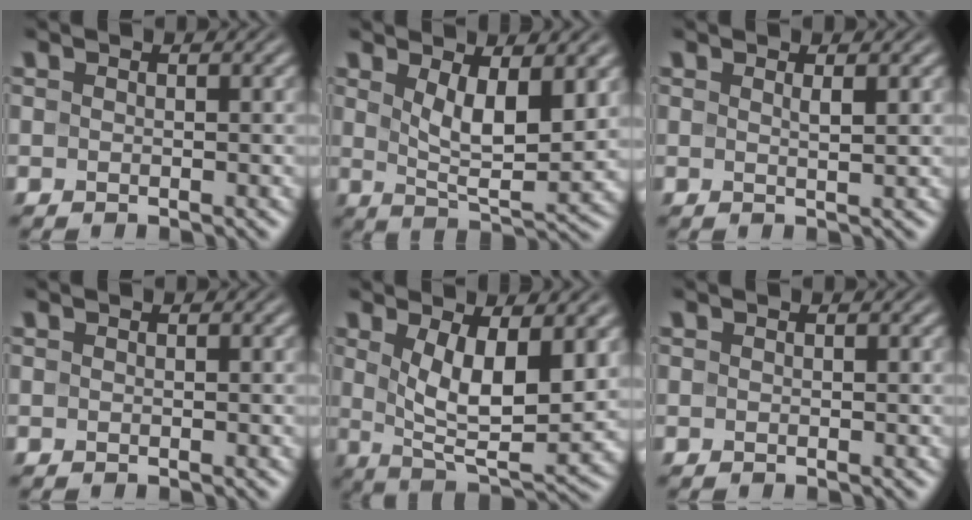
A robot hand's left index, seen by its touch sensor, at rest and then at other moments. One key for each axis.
{"total": 6.3, "fx": 2.0, "fy": 2.4, "fz": 5.5, "tx": -0.103, "ty": -0.013, "tz": 0.042}
{"total": 1.1, "fx": 0.5, "fy": 0.2, "fz": 1.0, "tx": -0.013, "ty": -0.001, "tz": 0.006}
{"total": 0.0}
{"total": 8.3, "fx": 1.9, "fy": 3.2, "fz": 7.4, "tx": -0.137, "ty": -0.012, "tz": 0.036}
{"total": 0.0}